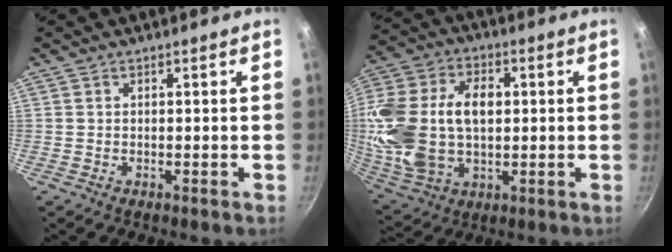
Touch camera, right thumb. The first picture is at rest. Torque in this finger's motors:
{"motor_torque": [2.20, 2.80, 1.93, -0.62, 0.27]}